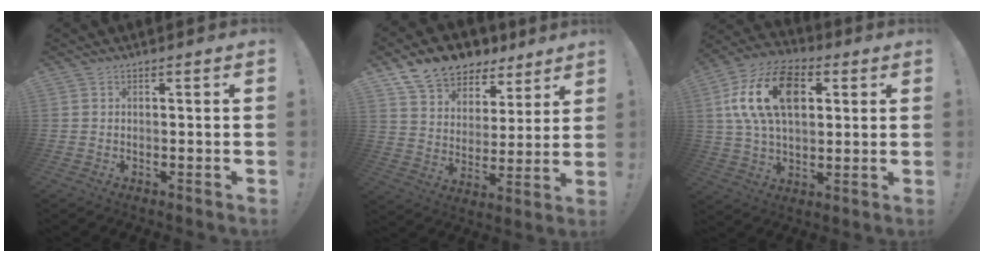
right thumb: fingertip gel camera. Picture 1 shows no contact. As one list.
[{"total": 11.9, "force": [9.6, 6.4, 2.8], "torque": [-0.045, -0.079, 0.179]}, {"total": 19.8, "force": [5.9, 12.6, 14.1], "torque": [-0.244, -0.005, 0.104]}]